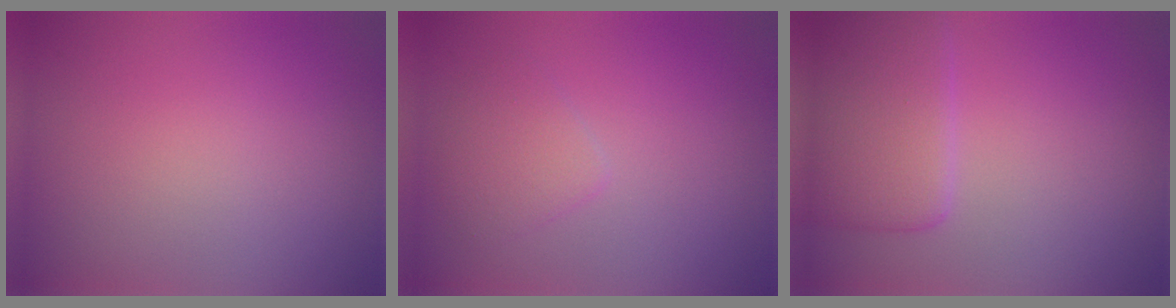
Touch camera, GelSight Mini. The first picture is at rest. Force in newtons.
{"total": 2.1, "press": 2.1, "slide": 0.1}
{"total": 5.2, "press": 5.2, "slide": 0.4}